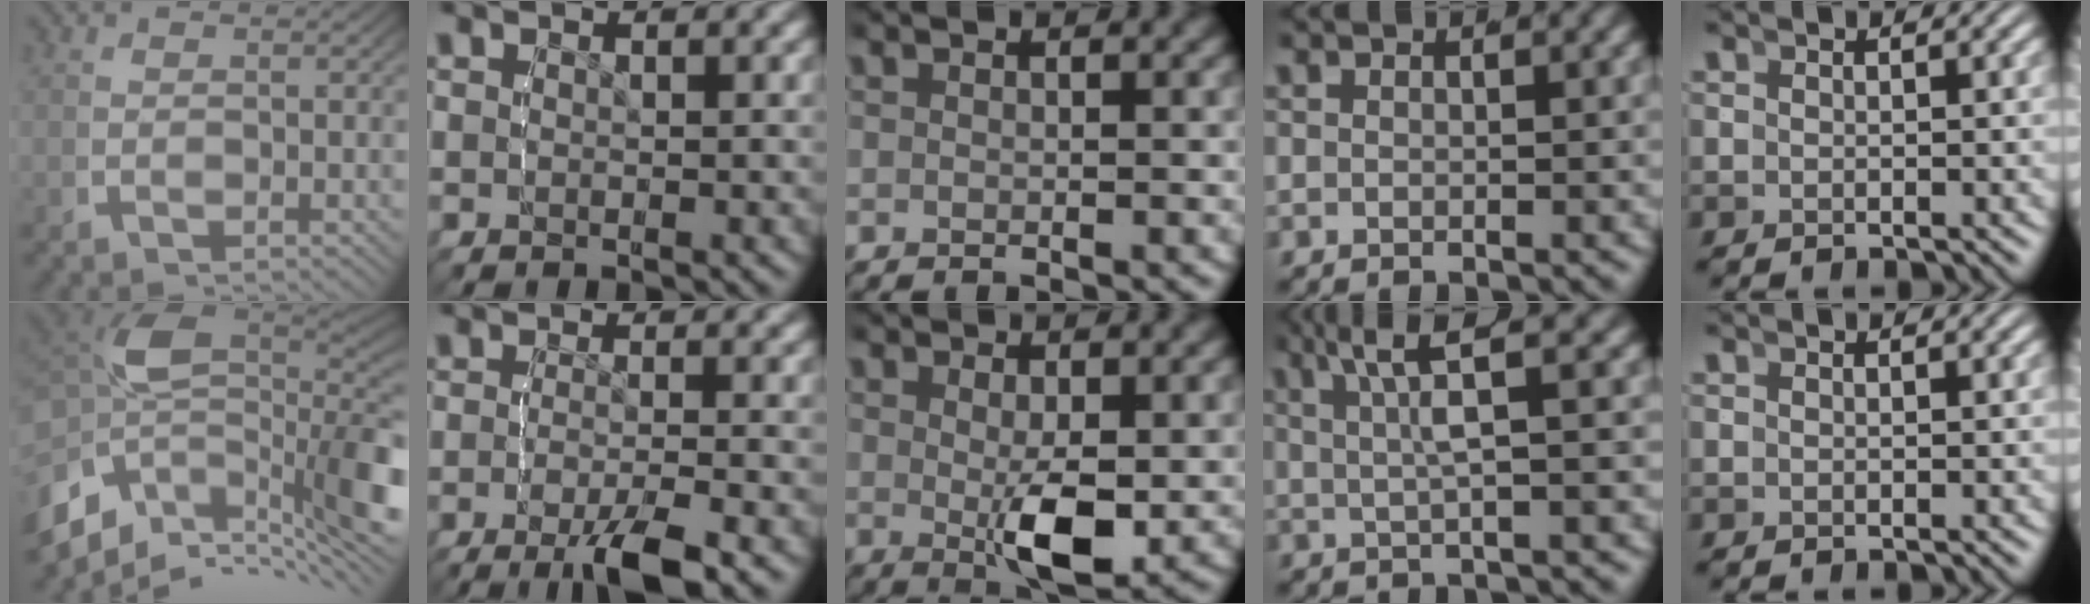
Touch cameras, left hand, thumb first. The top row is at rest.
{"thumb": {"total": 19.1, "force": [-1.1, 12.4, 14.4], "torque": [-0.275, -0.040, 0.004]}, "index": {"total": 4.8, "force": [-2.9, 0.9, 3.7], "torque": [-0.062, -0.007, -0.046]}, "middle": {"total": 4.5, "force": [0.1, 1.7, 4.1], "torque": [-0.068, -0.021, 0.008]}, "ring": {"total": 4.6, "force": [2.4, -0.2, 3.9], "torque": [-0.059, 0.011, 0.040]}}